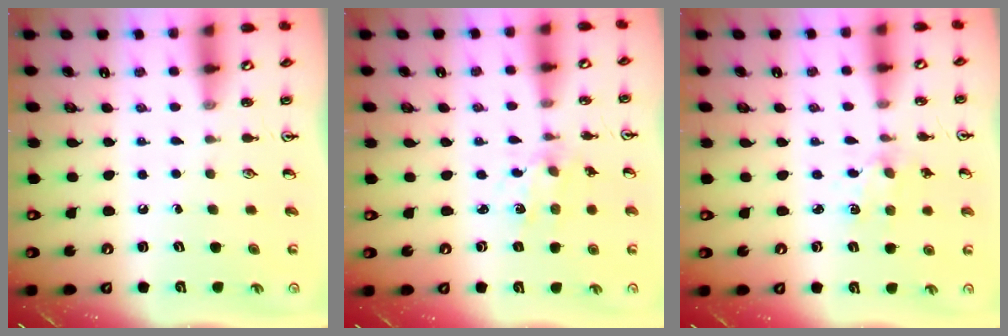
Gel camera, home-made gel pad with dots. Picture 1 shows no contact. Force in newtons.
{"total": 1.7, "press": 1.7, "slide": 0.0}
{"total": 2.7, "press": 2.7, "slide": 0.4}